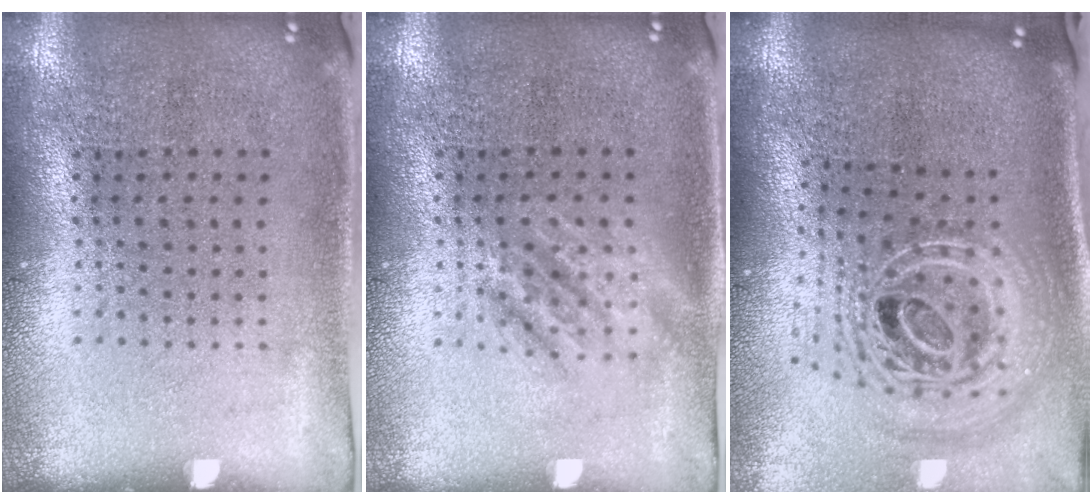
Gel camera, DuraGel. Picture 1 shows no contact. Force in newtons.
{"total": 1.1, "press": 1.1, "slide": 0.2}
{"total": 2.8, "press": 1.9, "slide": 2.0}